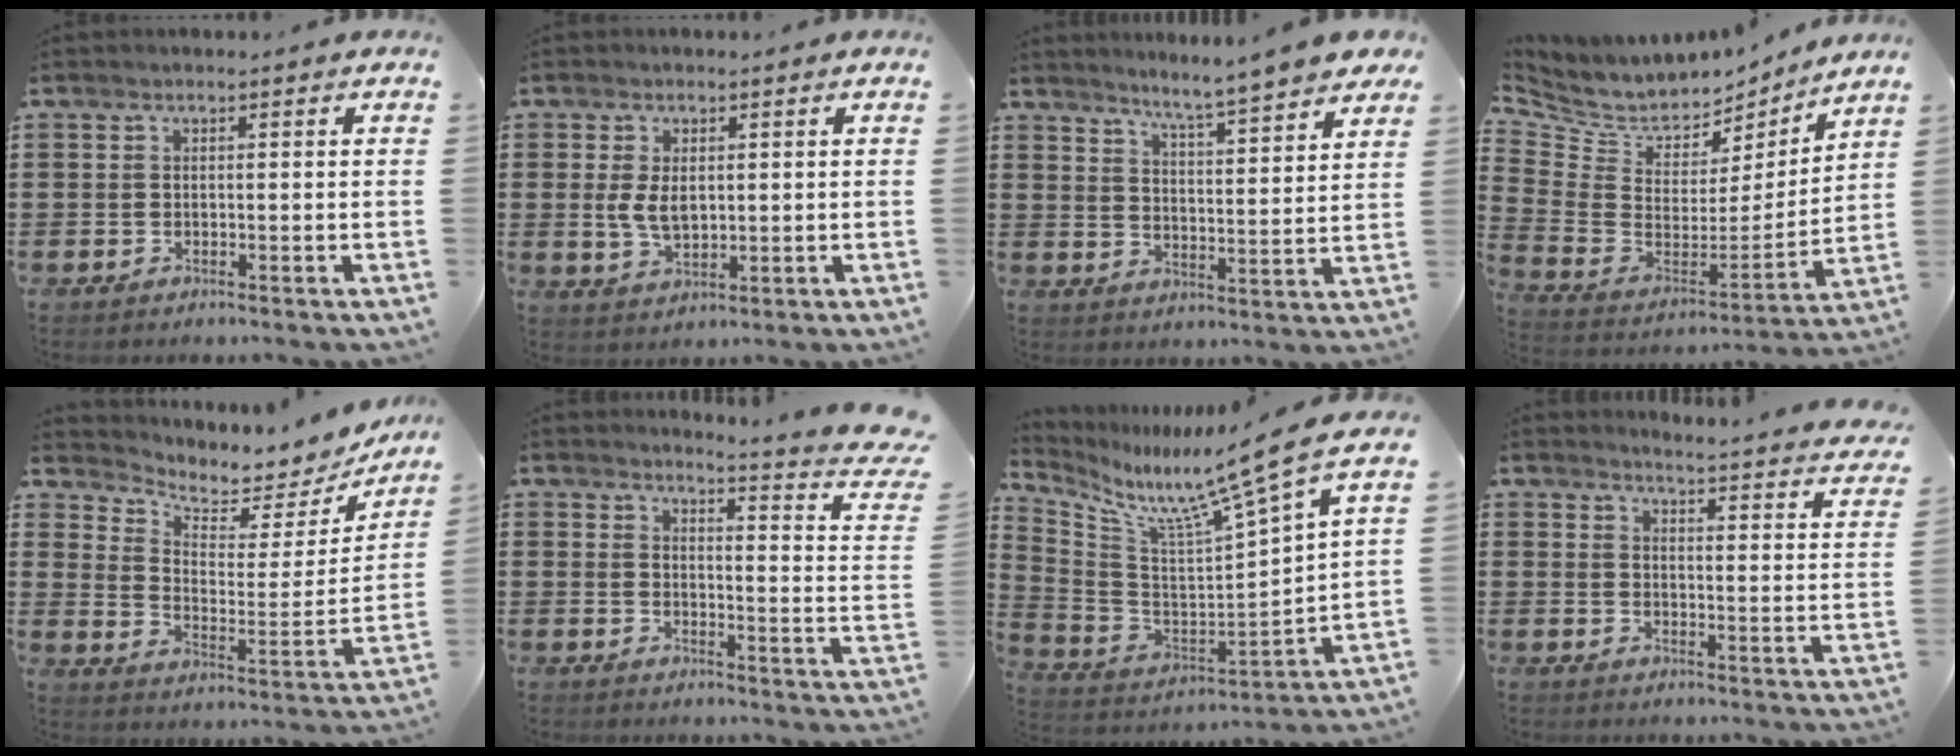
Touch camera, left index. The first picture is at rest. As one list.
[{"total": 4.4, "force": [0.6, 2.5, 3.5], "torque": [-0.087, 0.001, 0.007]}, {"total": 5.4, "force": [5.0, -1.1, 1.8], "torque": [-0.056, -0.037, 0.081]}, {"total": 6.0, "force": [5.0, 3.2, 0.9], "torque": [-0.056, -0.046, 0.089]}, {"total": 4.4, "force": [4.0, 1.5, 0.8], "torque": [-0.045, -0.034, 0.064]}, {"total": 4.6, "force": [3.9, -0.5, 2.3], "torque": [-0.041, -0.044, 0.056]}, {"total": 9.5, "force": [7.7, -1.7, 5.2], "torque": [-0.117, -0.082, 0.111]}, {"total": 3.2, "force": [3.2, -0.5, 0.6], "torque": [-0.022, -0.038, 0.046]}]